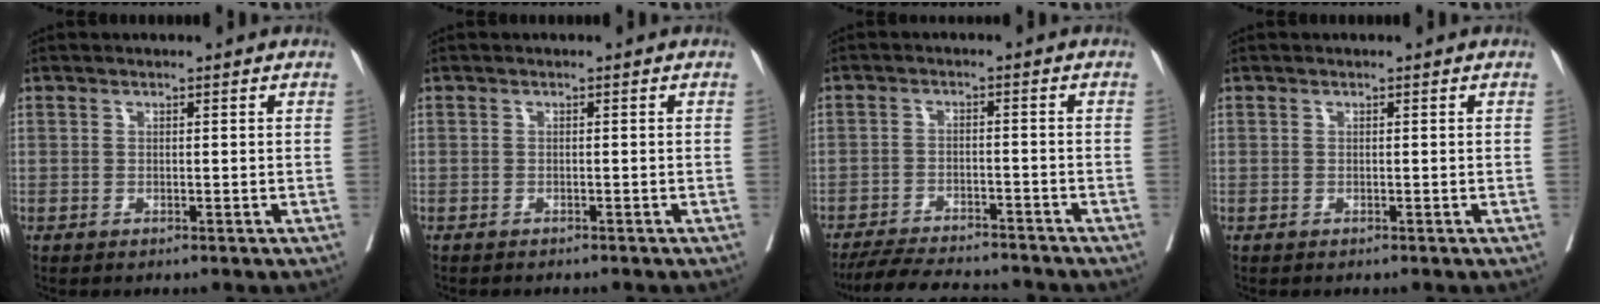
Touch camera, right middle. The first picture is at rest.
{"total": 2.6, "force": [-2.3, 0.6, 1.0], "torque": [-0.018, -0.004, -0.027]}
{"total": 11.7, "force": [-10.8, 1.8, 4.0], "torque": [-0.063, -0.005, -0.159]}
{"total": 0.0}